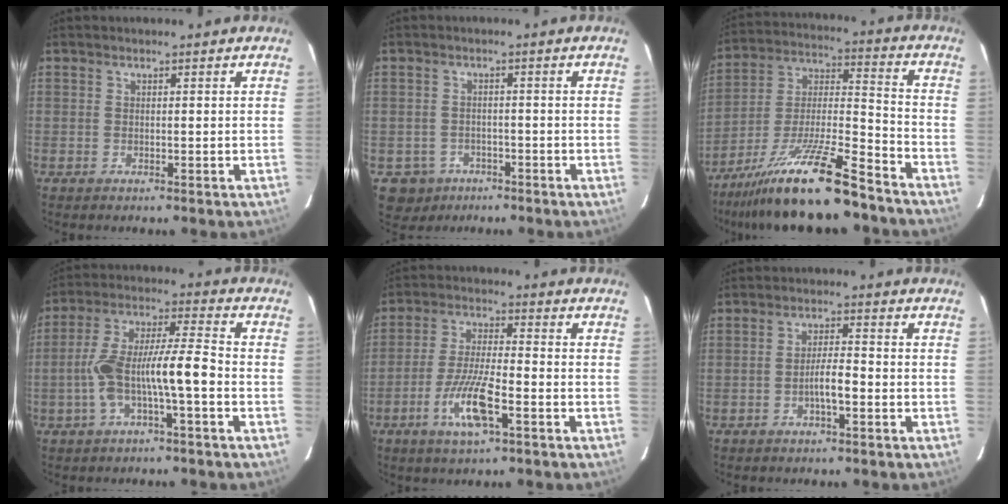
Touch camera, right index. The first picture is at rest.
{"total": 5.0, "force": [-2.5, 4.4, 0.0], "torque": [-0.004, 0.010, -0.033]}
{"total": 18.3, "force": [-13.9, 1.2, 11.8], "torque": [-0.234, -0.026, -0.247]}
{"total": 10.9, "force": [-2.9, 1.4, 10.5], "torque": [-0.206, 0.026, -0.053]}
{"total": 9.3, "force": [-4.1, 1.5, 8.3], "torque": [-0.165, -0.008, -0.074]}
{"total": 3.9, "force": [-1.4, 0.6, 3.5], "torque": [-0.062, 0.007, -0.025]}